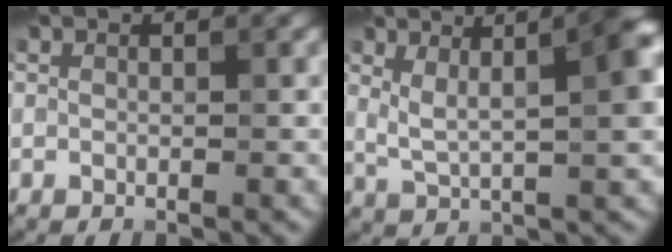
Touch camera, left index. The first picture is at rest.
{"total": 8.3, "force": [2.6, 3.0, 7.3], "torque": [-0.109, 0.009, 0.047]}